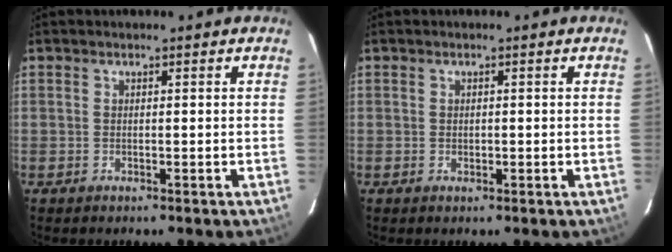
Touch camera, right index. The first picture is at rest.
{"total": 0.9, "force": [-0.1, 0.7, 0.5], "torque": [-0.007, 0.002, -0.001]}